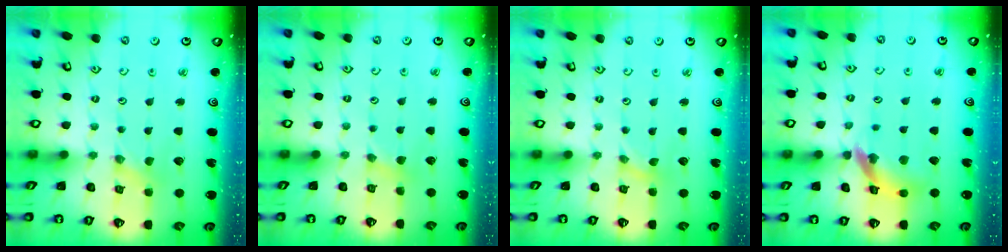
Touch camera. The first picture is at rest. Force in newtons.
{"total": 2.5, "press": 2.5, "slide": 0.5}
{"total": 0.0}
{"total": 13.5, "press": 13.4, "slide": 1.6}